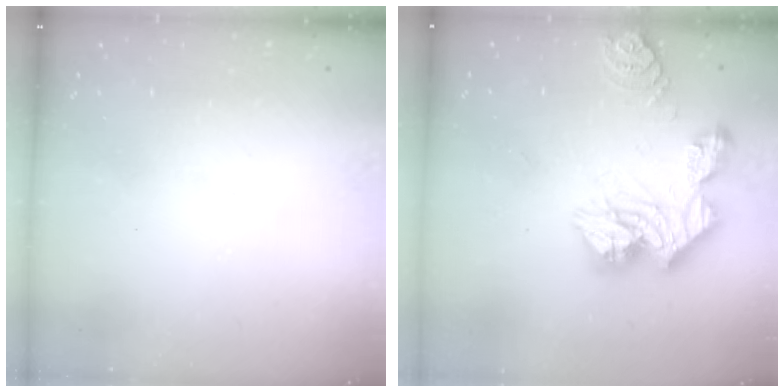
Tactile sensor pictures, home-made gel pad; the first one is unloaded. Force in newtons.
{"total": 19.6, "press": 19.5, "slide": 1.9}